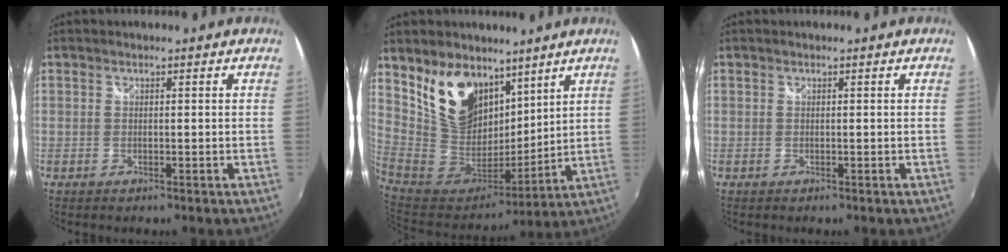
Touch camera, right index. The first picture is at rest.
{"total": 18.2, "force": [11.6, 10.9, 8.9], "torque": [-0.192, 0.013, 0.239]}
{"total": 0.0}